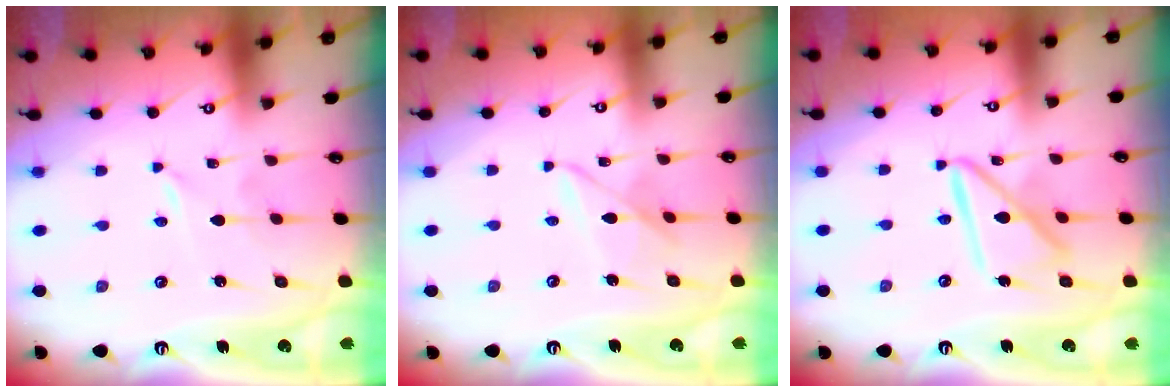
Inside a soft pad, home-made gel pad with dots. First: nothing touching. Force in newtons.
{"total": 6.0, "press": 5.9, "slide": 0.4}
{"total": 14.0, "press": 13.9, "slide": 1.5}